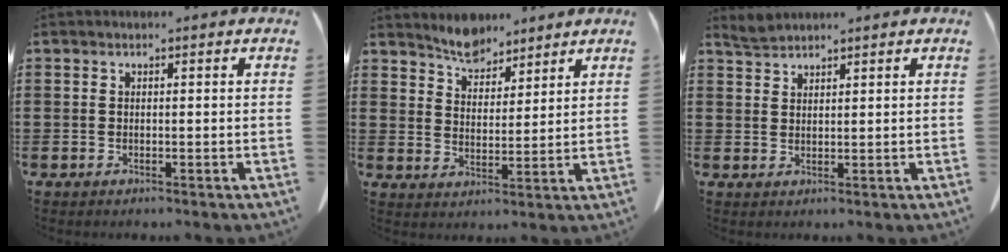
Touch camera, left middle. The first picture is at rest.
{"total": 5.1, "force": [4.7, 1.8, 0.7], "torque": [-0.023, -0.015, 0.087]}
{"total": 1.9, "force": [1.8, 0.3, 0.2], "torque": [-0.010, 0.005, 0.035]}